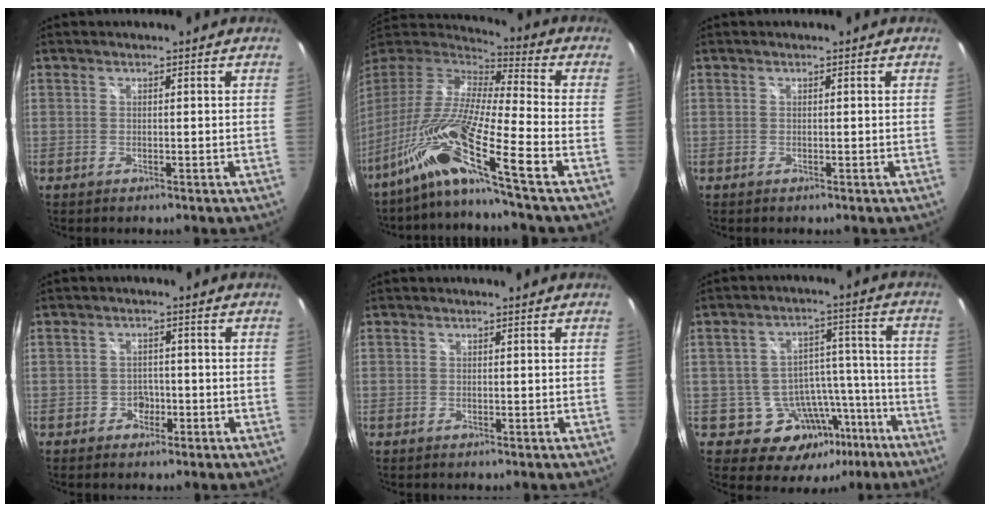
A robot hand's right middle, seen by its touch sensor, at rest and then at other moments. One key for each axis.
{"total": 17.3, "fx": -11.0, "fy": -0.3, "fz": 13.4, "tx": -0.246, "ty": -0.025, "tz": -0.221}
{"total": 0.0}
{"total": 2.5, "fx": -1.3, "fy": 2.1, "fz": 0.4, "tx": -0.009, "ty": 0.004, "tz": -0.020}
{"total": 0.0}
{"total": 12.6, "fx": -6.7, "fy": 9.4, "fz": 5.0, "tx": -0.076, "ty": 0.048, "tz": -0.065}